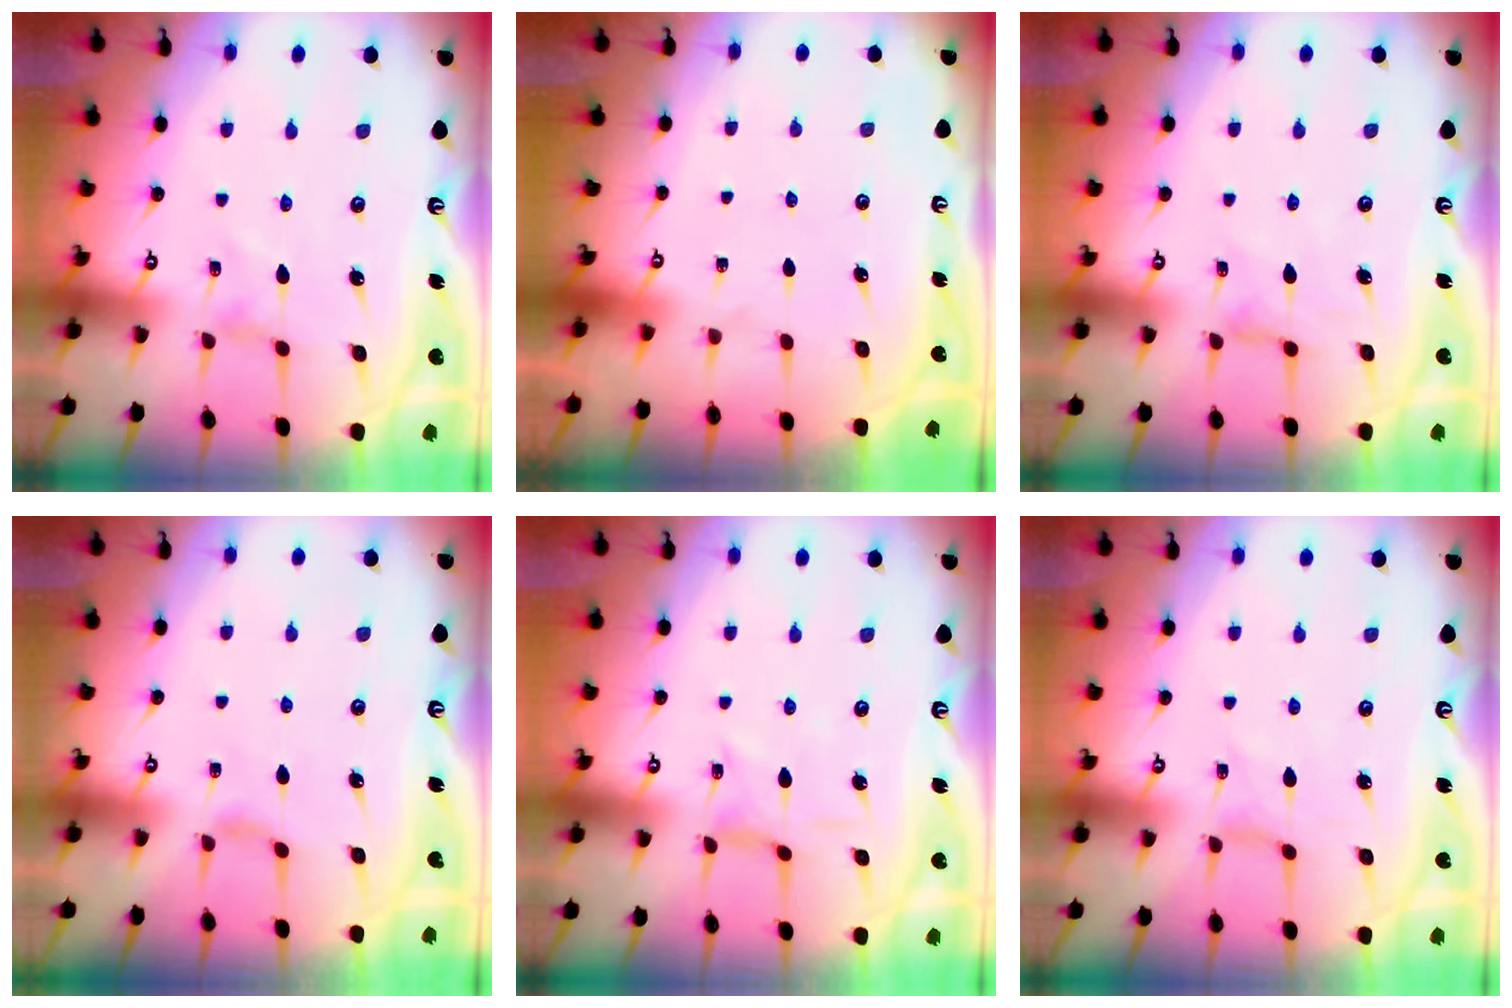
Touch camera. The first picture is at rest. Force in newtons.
{"total": 0.0}
{"total": 0.9, "press": 0.8, "slide": 0.3}
{"total": 2.4, "press": 2.3, "slide": 0.5}
{"total": 1.2, "press": 1.2, "slide": 0.4}
{"total": 0.6, "press": 0.6, "slide": 0.1}